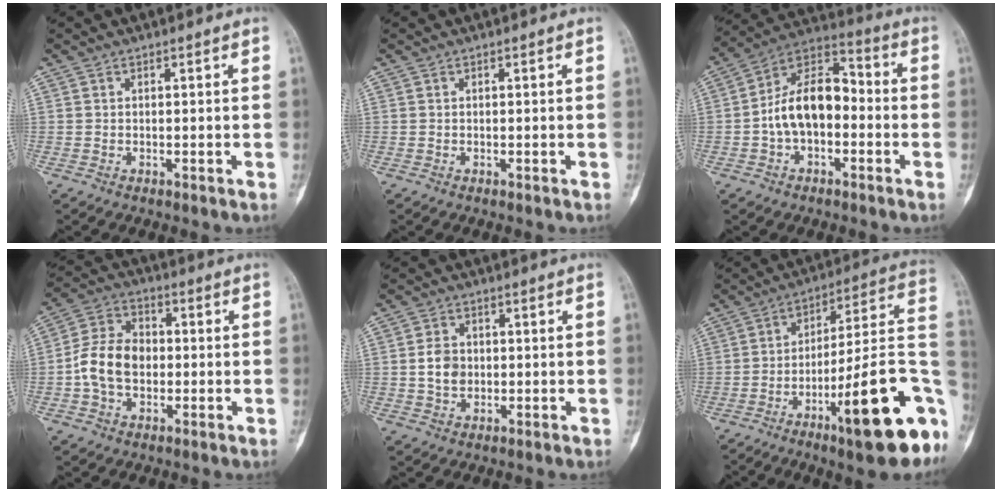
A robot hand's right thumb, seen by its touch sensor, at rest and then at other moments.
{"total": 0.0}
{"total": 13.6, "force": [-2.0, 8.5, 10.5], "torque": [-0.166, 0.049, -0.046]}
{"total": 10.4, "force": [-1.2, 7.6, 7.0], "torque": [-0.120, 0.030, -0.030]}
{"total": 4.6, "force": [0.0, 3.6, 2.9], "torque": [-0.038, 0.003, -0.001]}
{"total": 23.5, "force": [-9.1, 5.0, 21.0], "torque": [-0.250, 0.043, -0.130]}